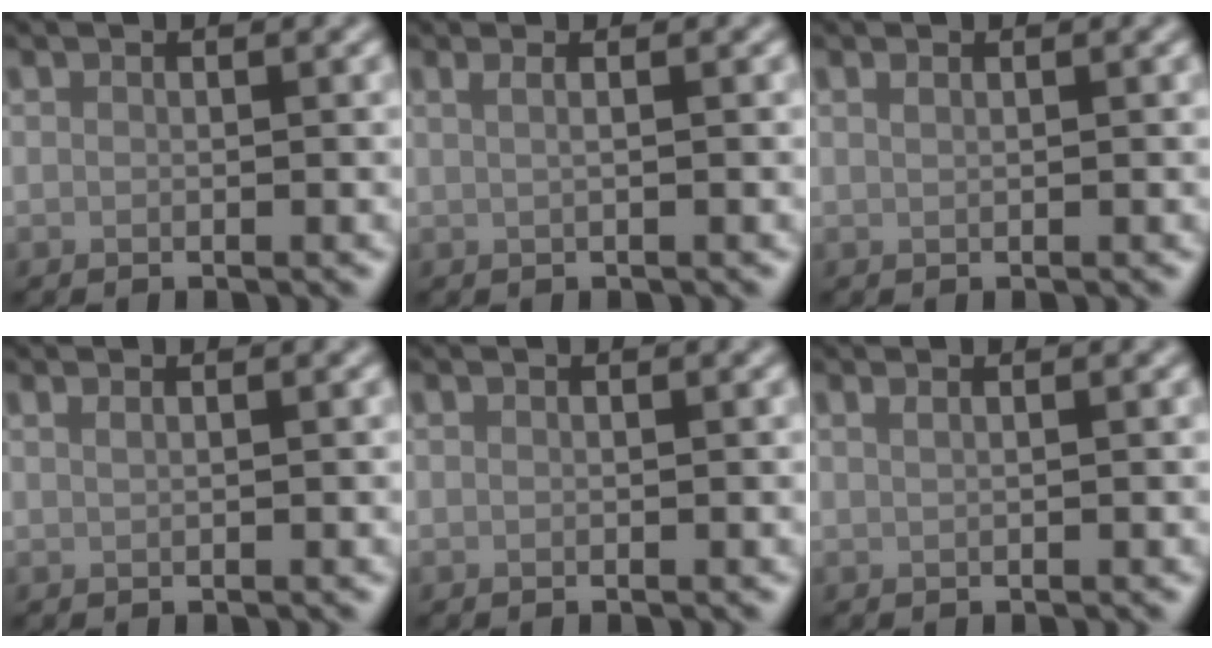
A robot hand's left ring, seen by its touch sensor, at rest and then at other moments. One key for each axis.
{"total": 2.1, "fx": 0.9, "fy": 1.1, "fz": 1.6, "tx": -0.011, "ty": 0.001, "tz": -0.011}
{"total": 0.5, "fx": 0.3, "fy": 0.2, "fz": 0.4, "tx": -0.003, "ty": 0.002, "tz": 0.005}
{"total": 1.0, "fx": 0.6, "fy": 0.5, "fz": 0.6, "tx": -0.006, "ty": -0.002, "tz": 0.004}
{"total": 0.0}
{"total": 1.5, "fx": 0.8, "fy": 0.8, "fz": 1.0, "tx": -0.002, "ty": -0.005, "tz": -0.001}